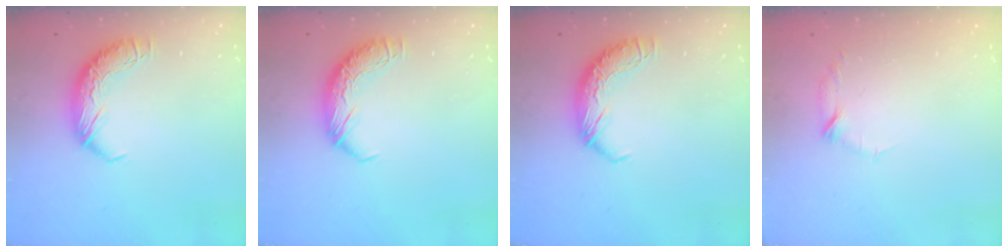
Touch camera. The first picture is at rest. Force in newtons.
{"total": 0.0}
{"total": 0.0}
{"total": 6.5, "press": 6.4, "slide": 0.9}